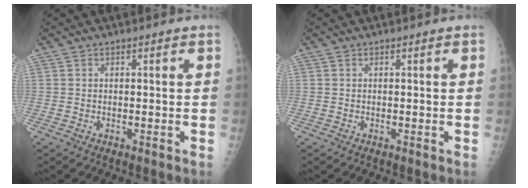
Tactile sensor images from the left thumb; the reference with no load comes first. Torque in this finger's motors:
{"motor_torque": [0.00, 0.00, -0.14, -0.14, 0.00]}